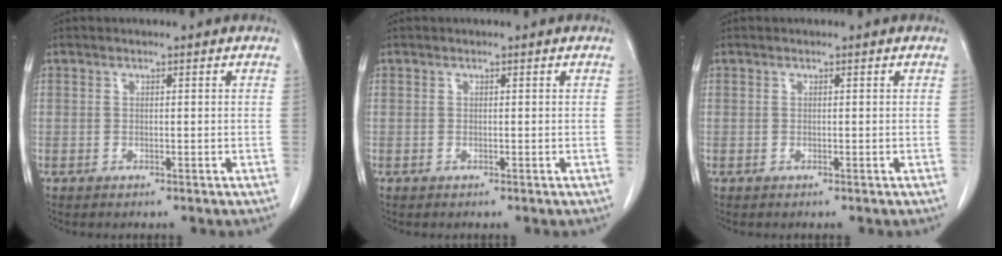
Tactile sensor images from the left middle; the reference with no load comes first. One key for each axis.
{"total": 0.0}
{"total": 0.0}